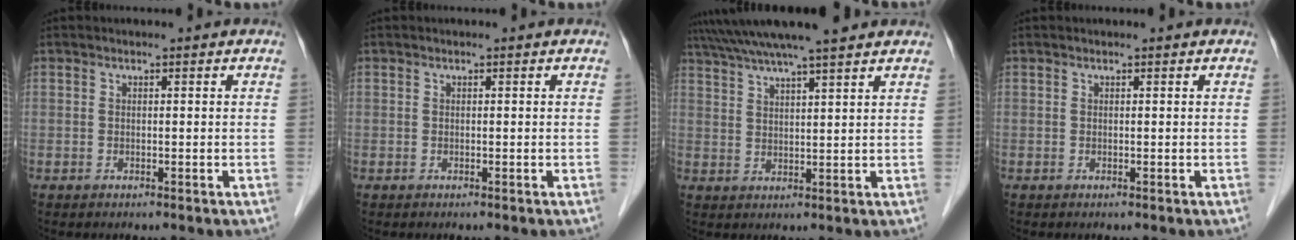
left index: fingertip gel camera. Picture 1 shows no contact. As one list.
[{"total": 0.0}, {"total": 13.4, "force": [11.5, 0.3, 6.8], "torque": [-0.122, 0.037, 0.170]}, {"total": 0.0}]